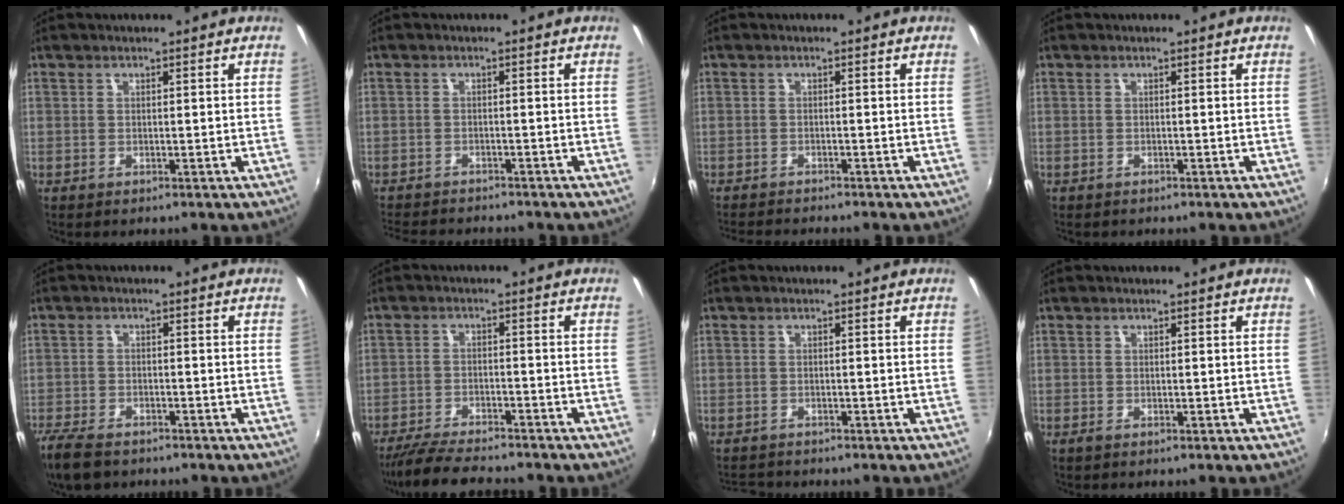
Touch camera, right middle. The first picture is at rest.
{"total": 8.1, "force": [-7.5, 1.6, 2.7], "torque": [-0.072, -0.017, -0.119]}
{"total": 5.1, "force": [-4.8, 0.2, 1.7], "torque": [-0.043, -0.019, -0.082]}
{"total": 0.9, "force": [-0.8, 0.3, 0.2], "torque": [-0.006, -0.003, -0.013]}
{"total": 8.0, "force": [-6.4, 3.1, 3.7], "torque": [-0.106, -0.026, -0.122]}
{"total": 10.7, "force": [-9.5, 1.7, 4.6], "torque": [-0.114, -0.023, -0.159]}
{"total": 3.1, "force": [-2.9, 0.6, 0.7], "torque": [-0.024, -0.012, -0.053]}
{"total": 0.0}